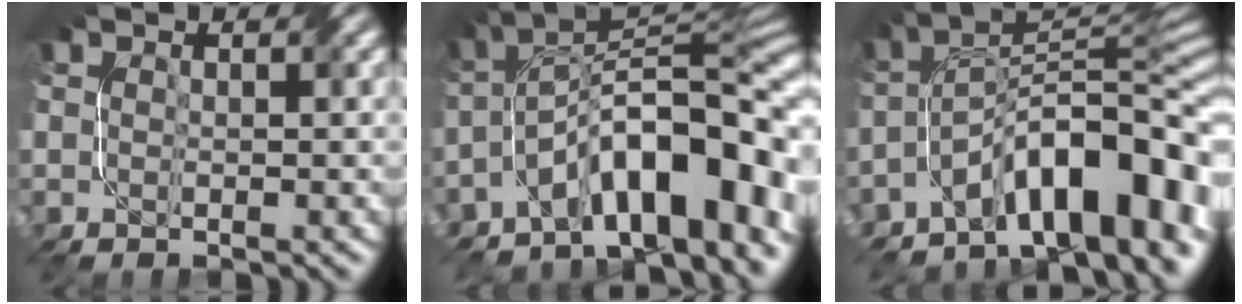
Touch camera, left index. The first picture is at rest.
{"total": 13.3, "force": [-5.8, 5.0, 10.8], "torque": [-0.148, 0.024, -0.091]}
{"total": 12.8, "force": [-6.6, 4.8, 9.9], "torque": [-0.132, 0.020, -0.104]}